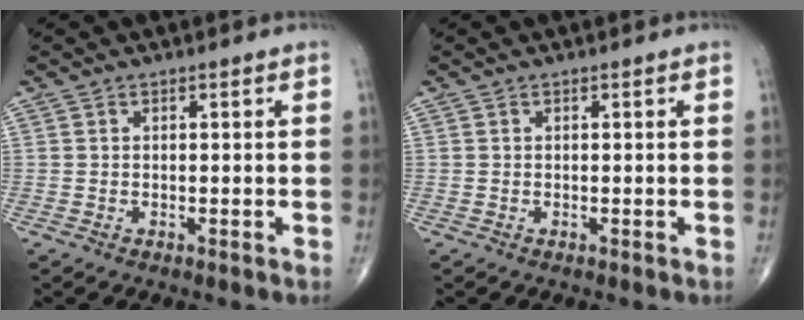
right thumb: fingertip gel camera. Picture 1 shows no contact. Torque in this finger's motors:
{"motor_torque": [0.00, 0.00, 0.00, 0.00, 0.01]}